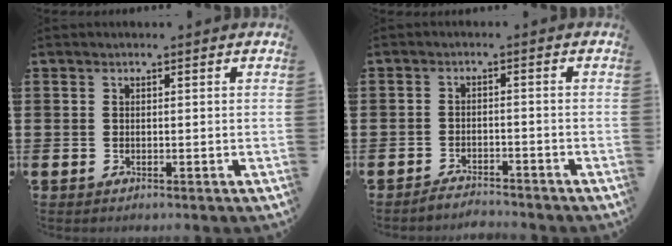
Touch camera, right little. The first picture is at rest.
{"total": 2.3, "force": [-2.3, -0.1, -0.2], "torque": [-0.003, 0.004, -0.049]}